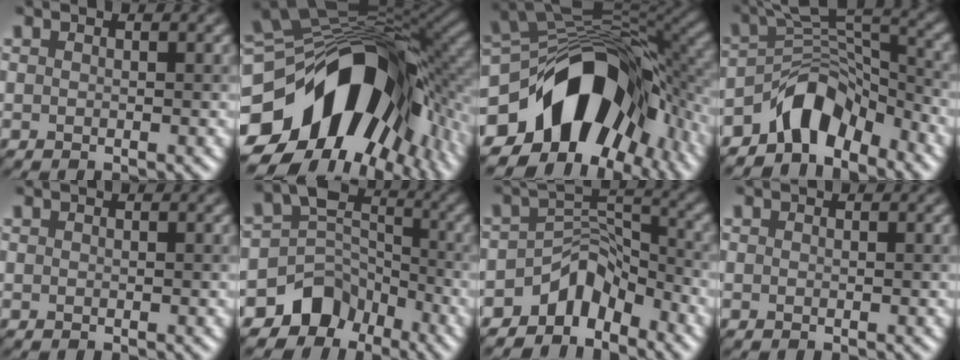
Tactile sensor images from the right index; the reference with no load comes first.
{"total": 19.3, "force": [-5.3, 11.5, 14.5], "torque": [-0.252, -0.045, -0.072]}
{"total": 16.3, "force": [-5.9, 10.2, 11.2], "torque": [-0.176, -0.005, -0.098]}
{"total": 6.5, "force": [-4.5, 3.3, 3.4], "torque": [-0.034, 0.007, -0.090]}
{"total": 0.0}
{"total": 6.9, "force": [-3.9, 5.3, 1.9], "torque": [-0.020, -0.002, -0.078]}
{"total": 5.2, "force": [-3.9, 2.7, 2.2], "torque": [-0.015, 0.009, -0.076]}
{"total": 0.0}